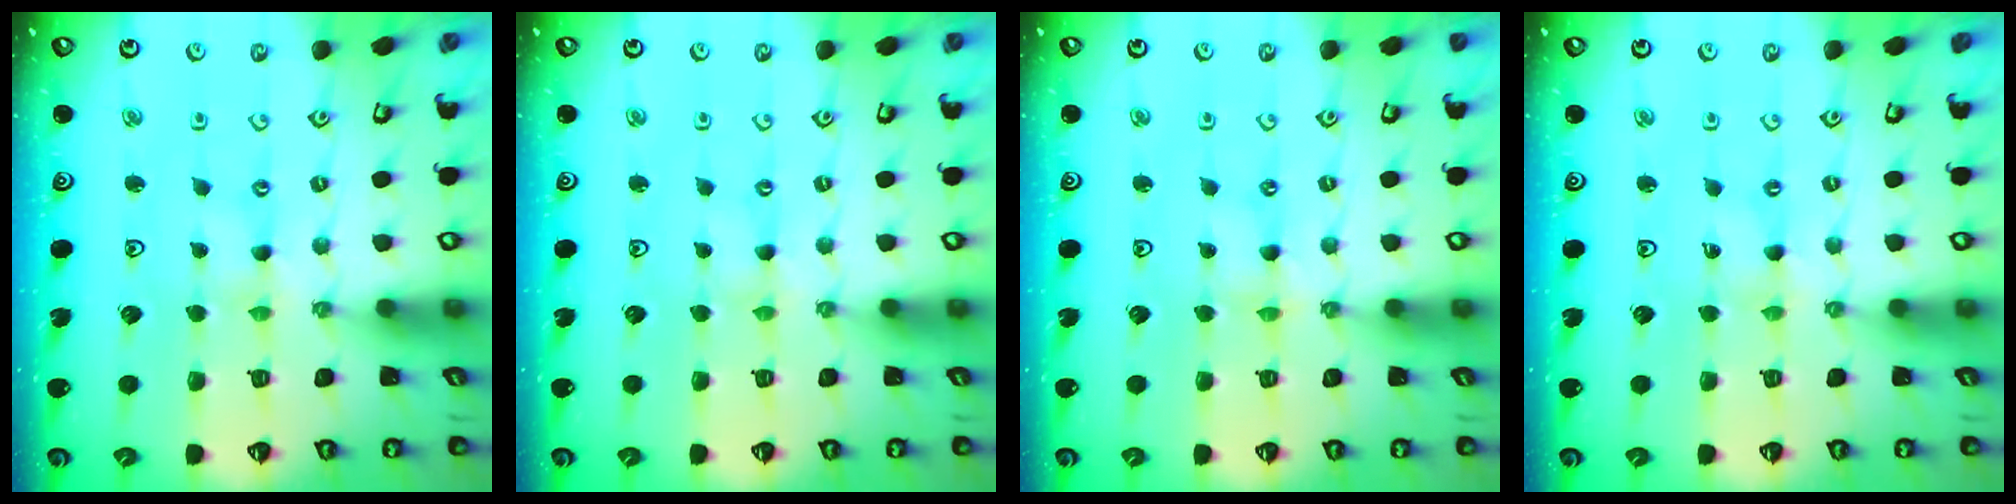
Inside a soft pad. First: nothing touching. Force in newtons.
{"total": 0.0}
{"total": 0.8, "press": 0.7, "slide": 0.2}
{"total": 0.0}